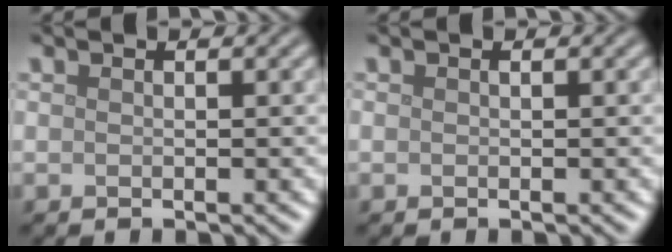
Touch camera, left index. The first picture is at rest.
{"total": 0.0}